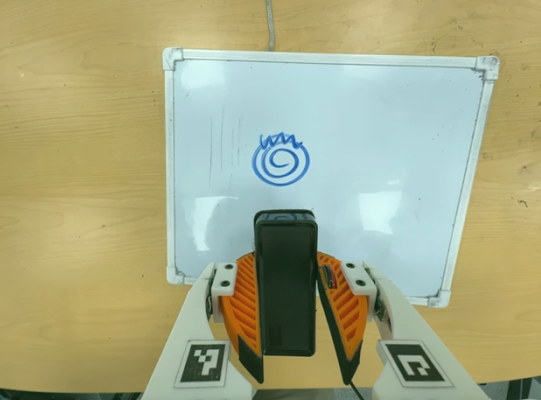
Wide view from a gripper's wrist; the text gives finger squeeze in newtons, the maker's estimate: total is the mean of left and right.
{"total": 6.5, "left": 5.1, "right": 7.8}